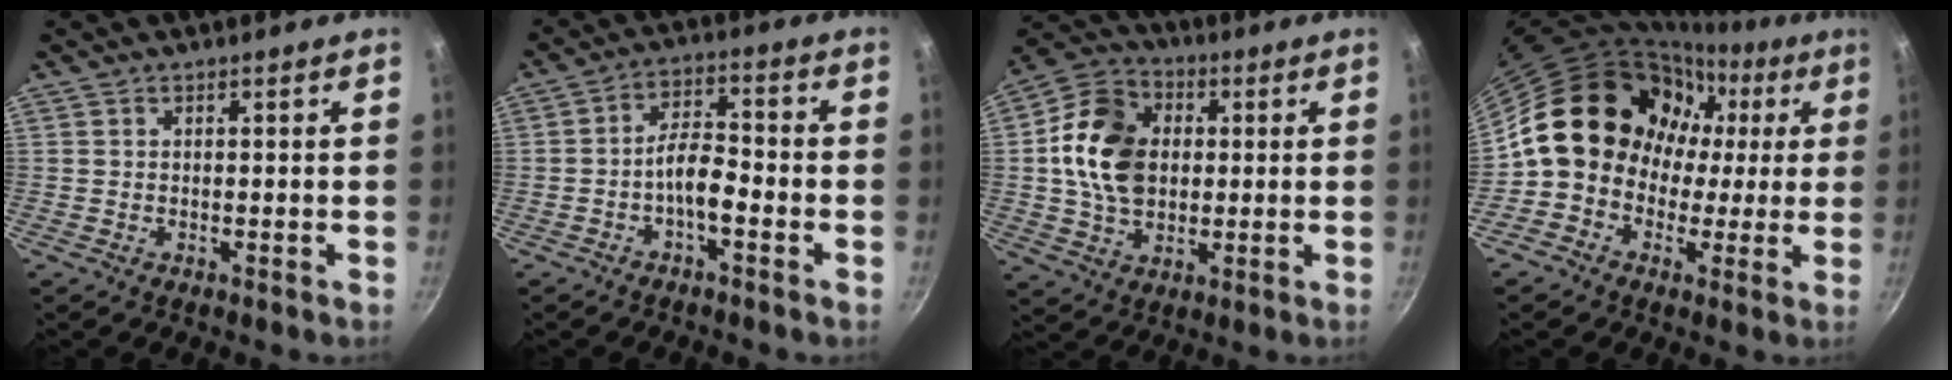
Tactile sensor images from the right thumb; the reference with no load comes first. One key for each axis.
{"total": 5.9, "fx": -2.6, "fy": 2.3, "fz": 4.8, "tx": -0.082, "ty": 0.035, "tz": -0.047}
{"total": 15.5, "fx": 1.5, "fy": 11.4, "fz": 10.3, "tx": -0.161, "ty": 0.013, "tz": 0.016}
{"total": 16.4, "fx": 0.4, "fy": 14.4, "fz": 7.9, "tx": -0.075, "ty": 0.045, "tz": -0.009}